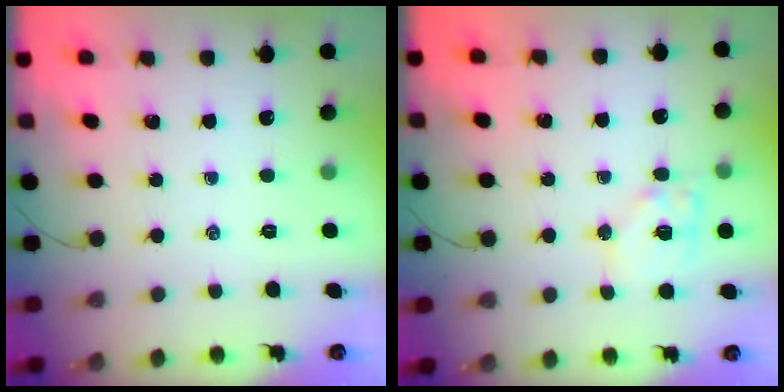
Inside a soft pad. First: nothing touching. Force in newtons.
{"total": 10.4, "press": 10.3, "slide": 1.5}